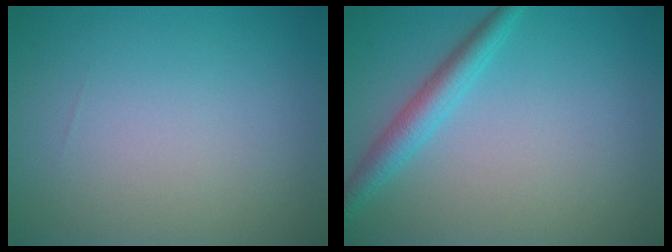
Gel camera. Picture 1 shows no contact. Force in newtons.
{"total": 2.8, "press": 2.8, "slide": 0.1}